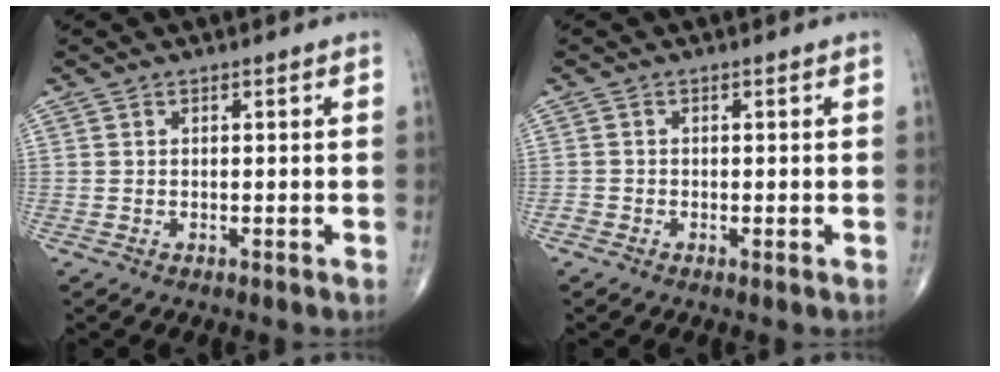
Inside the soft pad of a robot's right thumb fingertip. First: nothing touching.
{"total": 1.0, "force": [-0.5, 0.6, 0.5], "torque": [-0.008, -0.002, -0.016]}